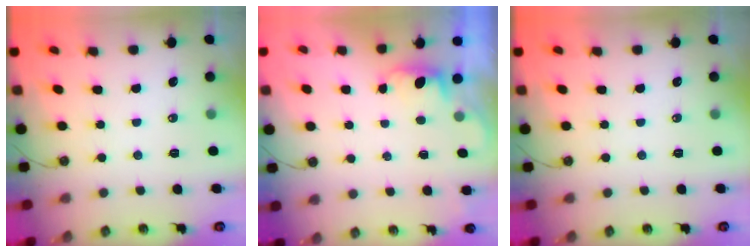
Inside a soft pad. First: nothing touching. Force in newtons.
{"total": 0.7, "press": 0.1, "slide": 0.7}
{"total": 0.0}